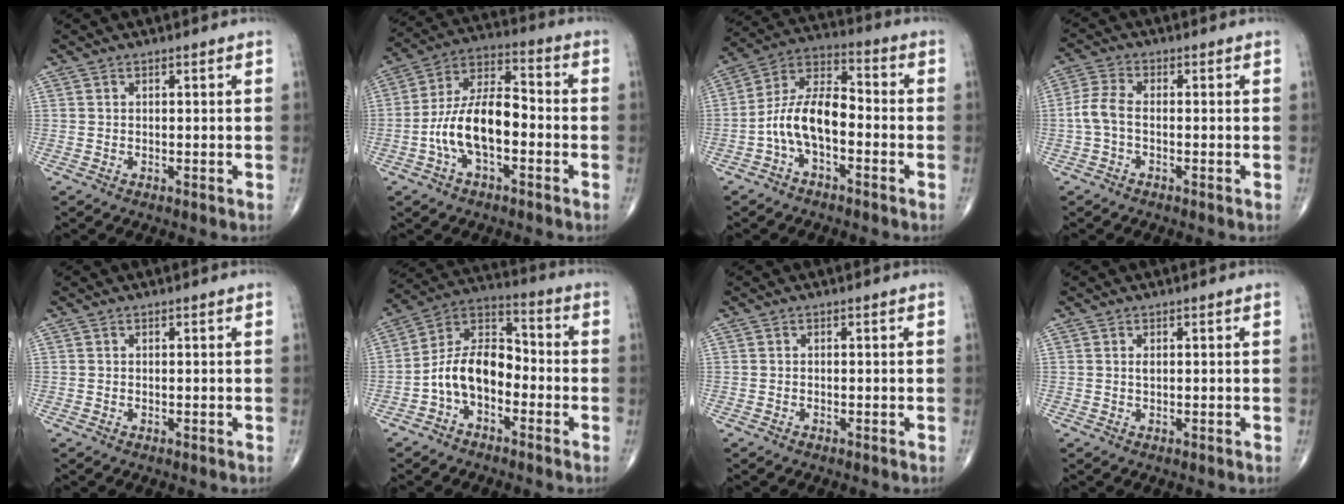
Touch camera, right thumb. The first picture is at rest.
{"total": 13.2, "force": [-3.3, 6.3, 11.1], "torque": [-0.207, 0.046, -0.067]}
{"total": 11.2, "force": [-3.0, 5.6, 9.2], "torque": [-0.166, 0.049, -0.066]}
{"total": 4.4, "force": [-0.9, 2.3, 3.6], "torque": [-0.085, 0.012, -0.027]}
{"total": 0.0}
{"total": 11.3, "force": [-3.5, 7.0, 8.1], "torque": [-0.128, 0.055, -0.078]}
{"total": 0.0}
{"total": 0.6, "force": [0.2, 0.3, 0.5], "torque": [-0.010, 0.000, 0.003]}